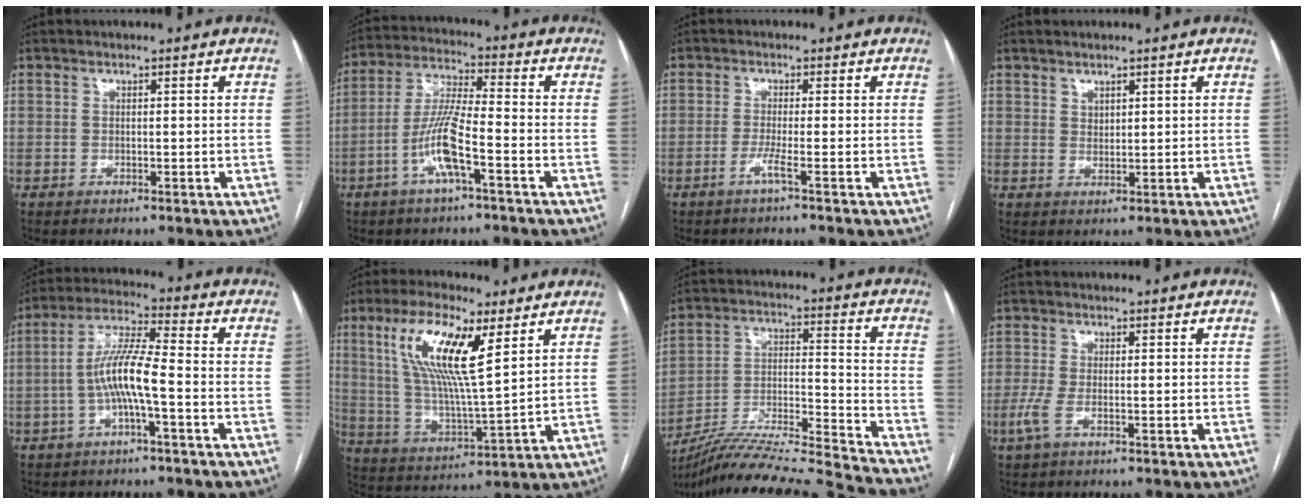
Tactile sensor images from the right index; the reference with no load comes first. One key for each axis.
{"total": 9.2, "fx": -3.6, "fy": 0.8, "fz": 8.4, "tx": -0.176, "ty": 0.004, "tz": -0.074}
{"total": 2.2, "fx": -1.1, "fy": -1.0, "fz": 1.6, "tx": -0.031, "ty": -0.002, "tz": -0.025}
{"total": 1.5, "fx": 1.1, "fy": 0.8, "fz": 0.5, "tx": -0.005, "ty": -0.004, "tz": 0.021}
{"total": 8.5, "fx": -2.0, "fy": 0.7, "fz": 8.3, "tx": -0.167, "ty": 0.018, "tz": -0.042}
{"total": 14.3, "fx": 6.1, "fy": 2.5, "fz": 12.7, "tx": -0.261, "ty": 0.006, "tz": 0.114}
{"total": 23.6, "fx": -22.0, "fy": -1.5, "fz": 8.6, "tx": -0.142, "ty": -0.015, "tz": -0.347}
{"total": 2.7, "fx": -1.0, "fy": 0.5, "fz": 2.4, "tx": -0.068, "ty": -0.010, "tz": -0.023}